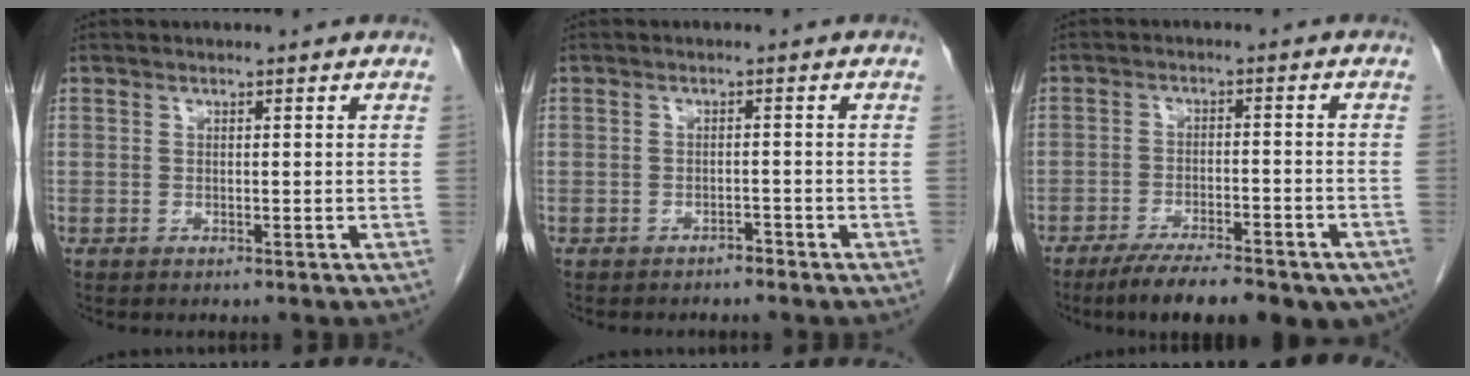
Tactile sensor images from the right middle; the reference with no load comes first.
{"total": 1.3, "force": [-1.2, 0.3, 0.3], "torque": [-0.009, 0.000, -0.016]}
{"total": 16.4, "force": [-12.1, 4.1, 10.2], "torque": [-0.119, -0.008, -0.169]}